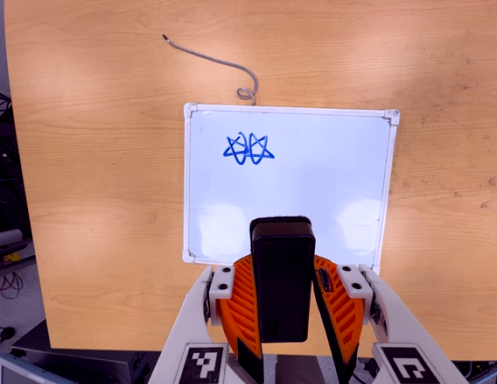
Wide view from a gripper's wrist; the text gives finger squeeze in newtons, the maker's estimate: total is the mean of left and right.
{"total": 6.7, "left": 5.7, "right": 7.8}